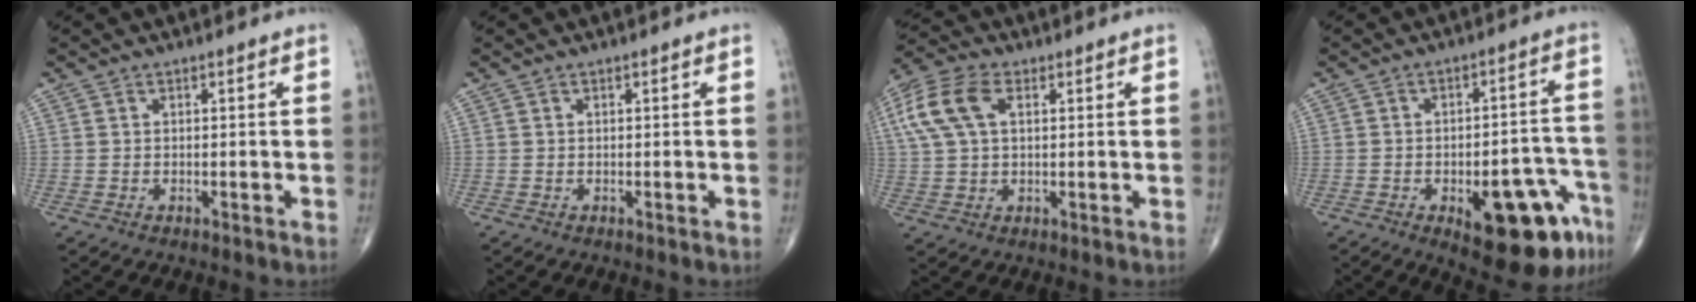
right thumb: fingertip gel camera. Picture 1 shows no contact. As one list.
[{"total": 0.0}, {"total": 10.9, "force": [3.3, 6.2, 8.3], "torque": [-0.190, 0.022, 0.062]}, {"total": 17.0, "force": [-8.1, 6.5, 13.5], "torque": [-0.117, 0.049, -0.090]}]